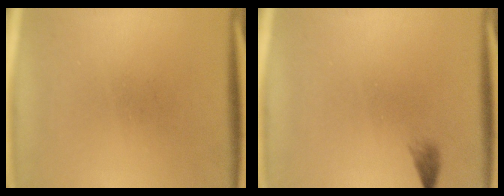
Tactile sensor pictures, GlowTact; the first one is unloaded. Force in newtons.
{"total": 1.0}